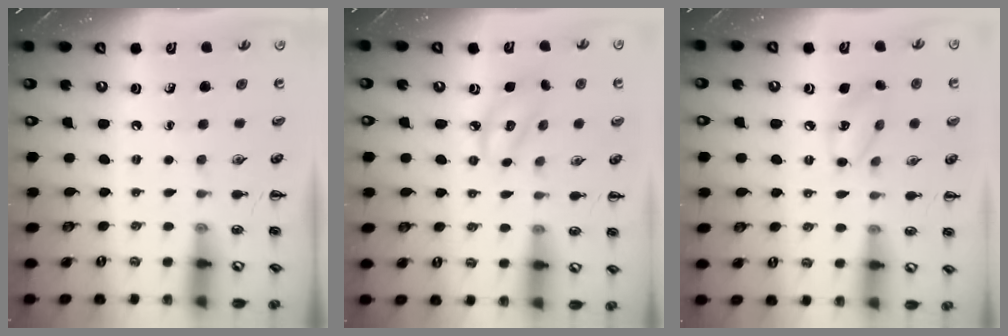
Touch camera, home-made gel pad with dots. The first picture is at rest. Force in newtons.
{"total": 4.9, "press": 4.8, "slide": 0.8}
{"total": 7.1, "press": 7.1, "slide": 0.7}